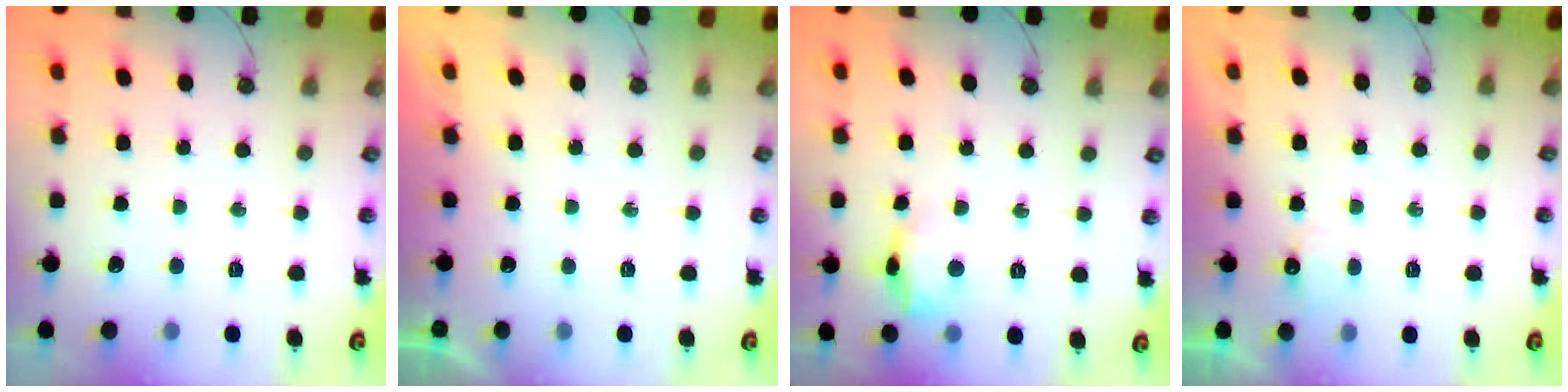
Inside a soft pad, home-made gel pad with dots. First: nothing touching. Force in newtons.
{"total": 0.0}
{"total": 11.1, "press": 11.1, "slide": 0.8}
{"total": 3.7, "press": 3.7, "slide": 0.6}